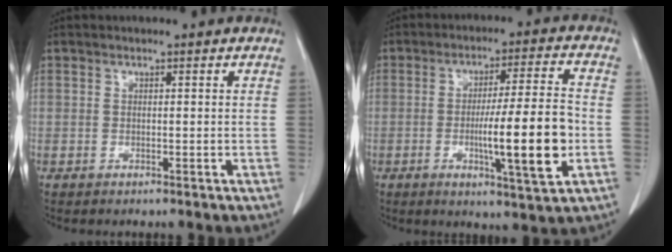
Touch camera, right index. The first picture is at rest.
{"total": 12.6, "force": [-2.6, 0.2, 12.3], "torque": [-0.190, -0.008, -0.041]}